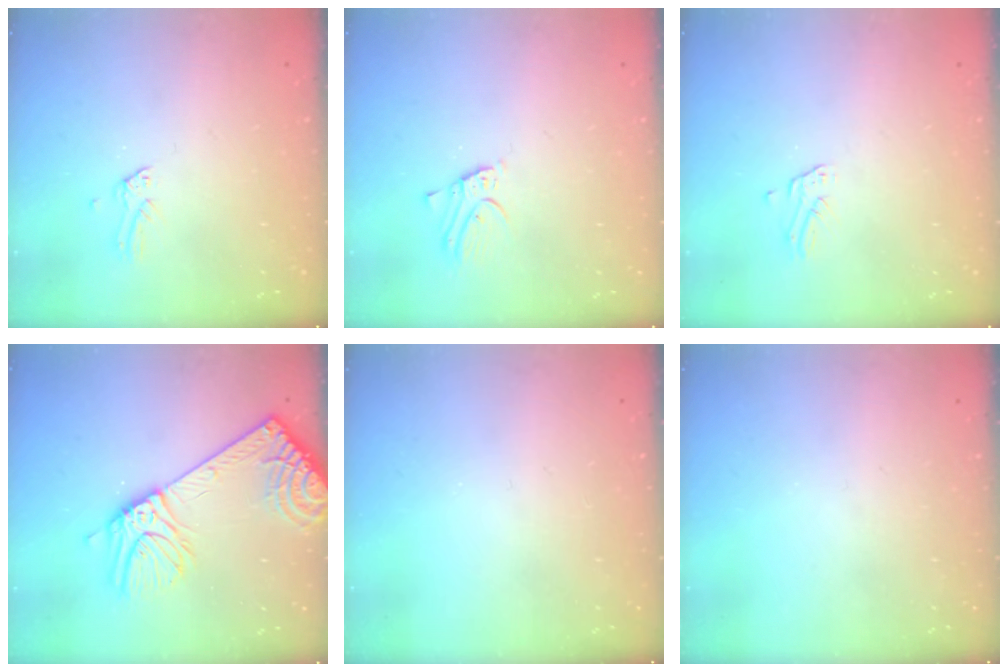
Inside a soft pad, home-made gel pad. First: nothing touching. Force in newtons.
{"total": 2.7, "press": 2.7, "slide": 0.1}
{"total": 1.2, "press": 1.2, "slide": 0.0}
{"total": 16.6, "press": 16.2, "slide": 4.0}
{"total": 0.0}
{"total": 0.0}